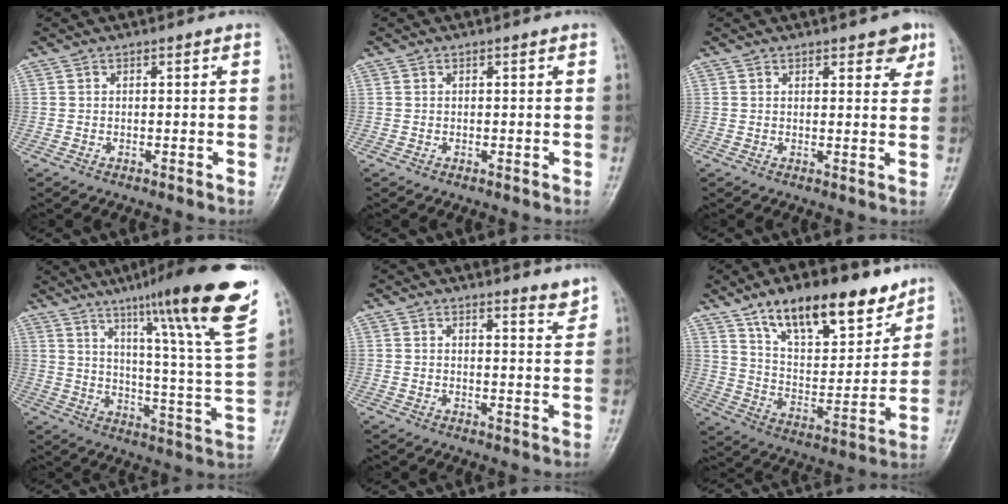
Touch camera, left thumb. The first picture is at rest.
{"total": 0.0}
{"total": 4.2, "force": [2.6, 1.8, 2.8], "torque": [-0.013, -0.012, 0.030]}
{"total": 24.6, "force": [15.6, 1.2, 18.9], "torque": [-0.257, -0.068, 0.224]}
{"total": 2.9, "force": [2.7, 0.3, 1.1], "torque": [-0.009, -0.029, 0.032]}
{"total": 18.8, "force": [12.9, 7.7, 11.3], "torque": [-0.134, -0.070, 0.223]}